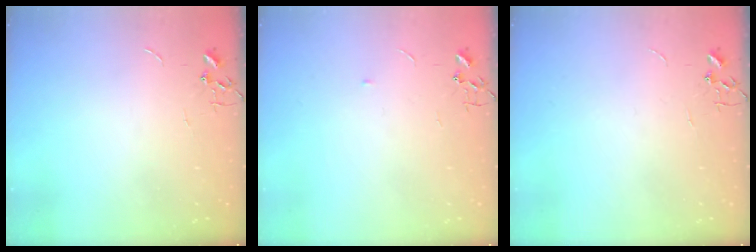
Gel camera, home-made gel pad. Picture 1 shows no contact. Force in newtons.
{"total": 4.0, "press": 4.0, "slide": 0.6}
{"total": 0.0}